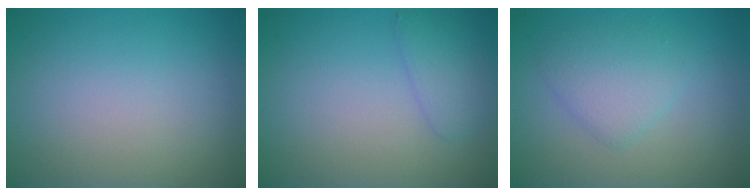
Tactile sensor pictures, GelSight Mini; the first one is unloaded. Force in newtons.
{"total": 1.9, "press": 1.9, "slide": 0.1}
{"total": 2.9, "press": 2.9, "slide": 0.0}